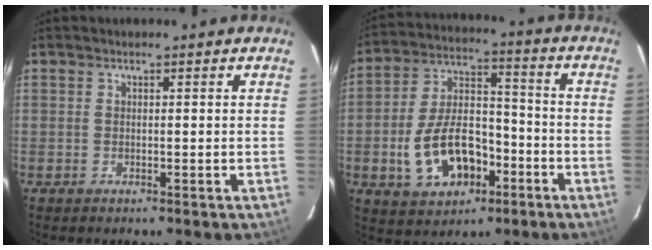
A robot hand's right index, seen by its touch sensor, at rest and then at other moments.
{"total": 14.9, "force": [-5.5, 8.8, 10.7], "torque": [-0.221, 0.019, -0.079]}